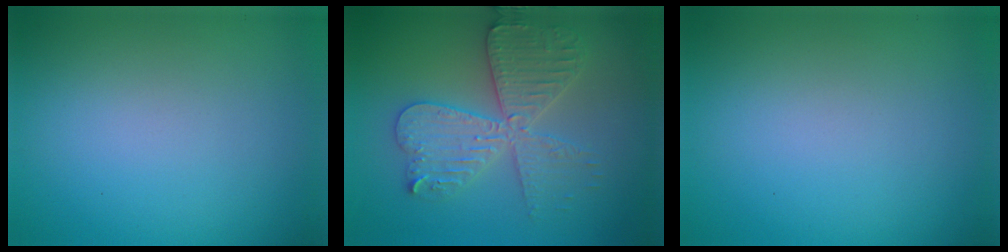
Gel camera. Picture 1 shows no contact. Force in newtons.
{"total": 5.7, "press": 5.7, "slide": 0.9}
{"total": 0.0}